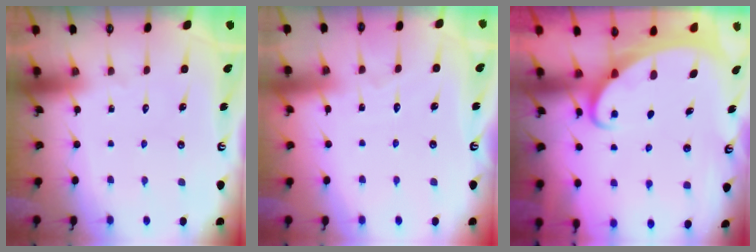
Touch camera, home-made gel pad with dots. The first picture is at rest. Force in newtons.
{"total": 2.9, "press": 2.9, "slide": 0.4}
{"total": 2.5, "press": 2.5, "slide": 0.4}